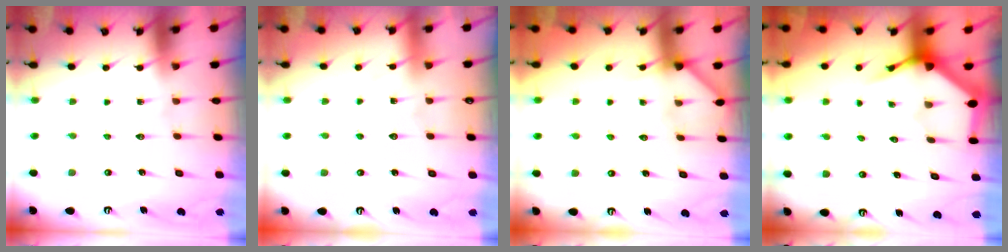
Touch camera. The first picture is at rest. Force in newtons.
{"total": 2.9, "press": 2.9, "slide": 0.3}
{"total": 3.0, "press": 3.0, "slide": 0.1}
{"total": 3.7, "press": 3.6, "slide": 0.4}